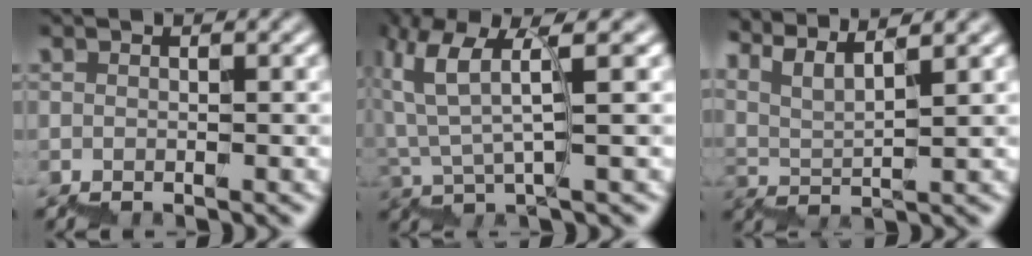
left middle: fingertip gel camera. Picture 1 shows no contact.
{"total": 4.1, "force": [2.7, 0.1, 3.1], "torque": [-0.074, 0.009, 0.047]}
{"total": 6.2, "force": [5.9, 0.6, 1.9], "torque": [-0.033, 0.018, 0.102]}